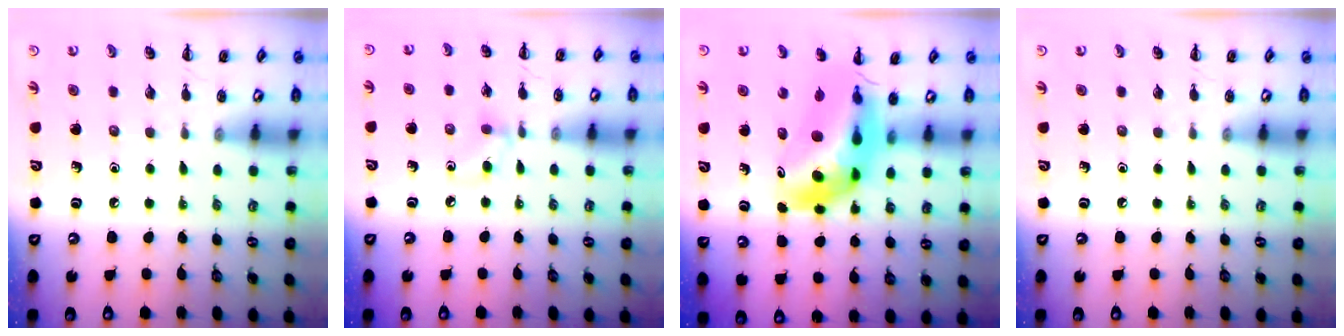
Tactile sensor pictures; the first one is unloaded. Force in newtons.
{"total": 5.1, "press": 4.6, "slide": 2.0}
{"total": 10.1, "press": 9.6, "slide": 3.3}
{"total": 0.0}